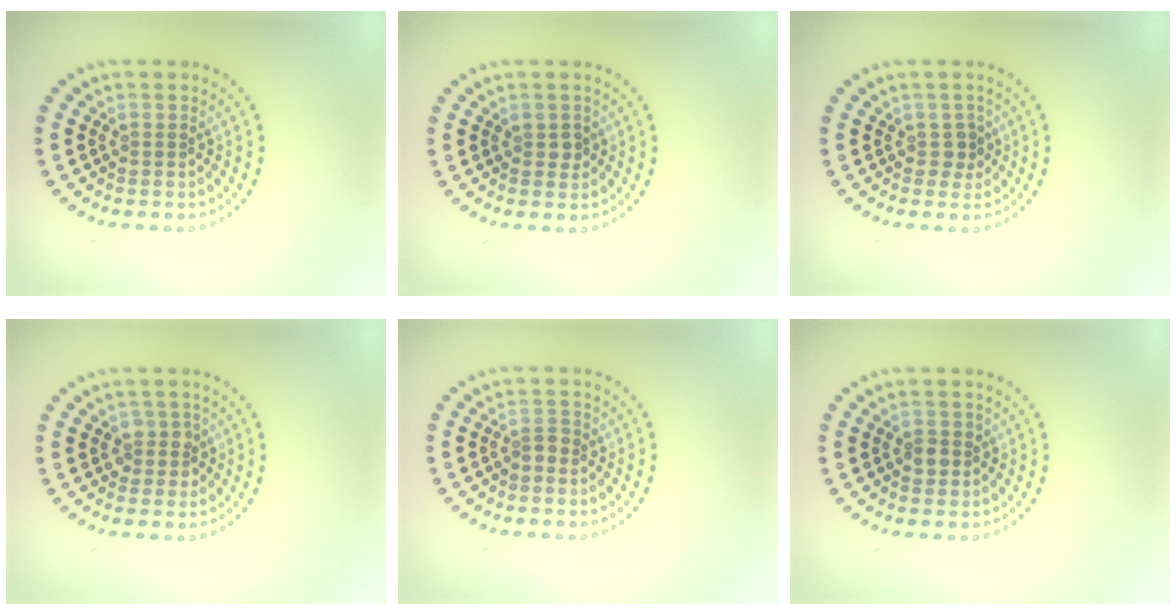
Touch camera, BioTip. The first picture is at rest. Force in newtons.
{"total": 0.9, "press": 0.8, "slide": 0.2}
{"total": 1.2, "press": 1.0, "slide": 0.7}
{"total": 1.6, "press": 1.4, "slide": 0.6}
{"total": 1.0, "press": 0.9, "slide": 0.4}
{"total": 1.3, "press": 1.2, "slide": 0.5}